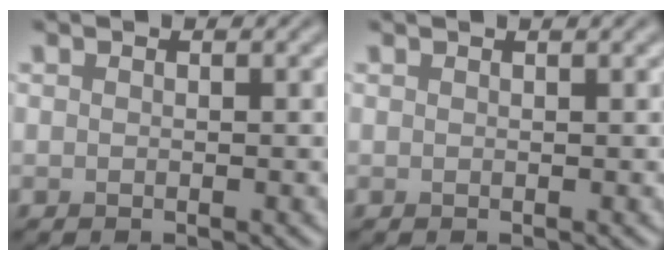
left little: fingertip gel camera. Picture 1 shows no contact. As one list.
[{"total": 1.5, "force": [1.0, 0.5, 1.1], "torque": [-0.010, 0.001, 0.006]}]